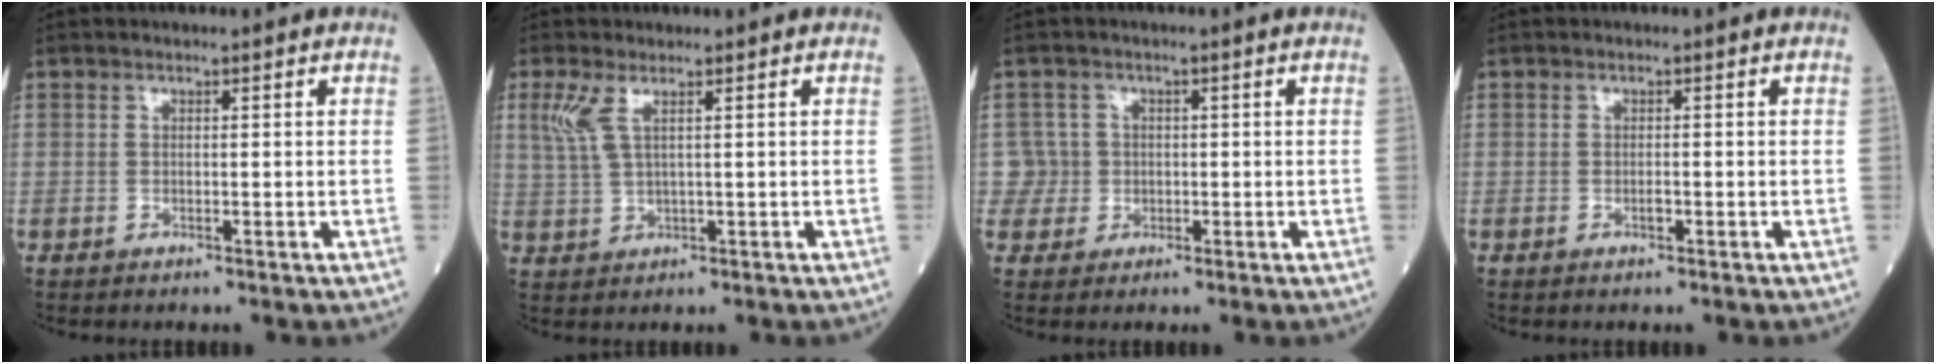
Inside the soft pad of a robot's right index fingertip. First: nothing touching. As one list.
[{"total": 3.2, "force": [1.4, 0.6, 2.8], "torque": [-0.077, 0.011, 0.036]}, {"total": 3.1, "force": [-0.2, 3.0, -0.7], "torque": [0.028, 0.011, -0.007]}, {"total": 0.8, "force": [-0.4, 0.2, 0.7], "torque": [-0.015, 0.000, -0.005]}]